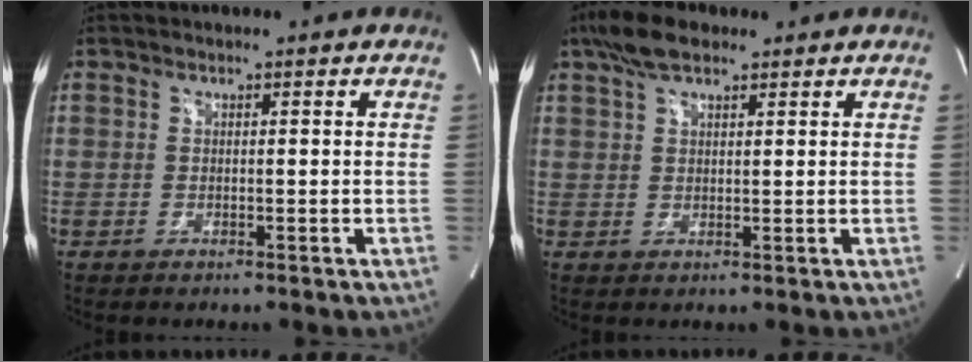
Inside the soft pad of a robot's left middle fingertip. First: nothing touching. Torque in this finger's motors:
{"motor_torque": [0.55, -0.21, -0.11, 0.06]}